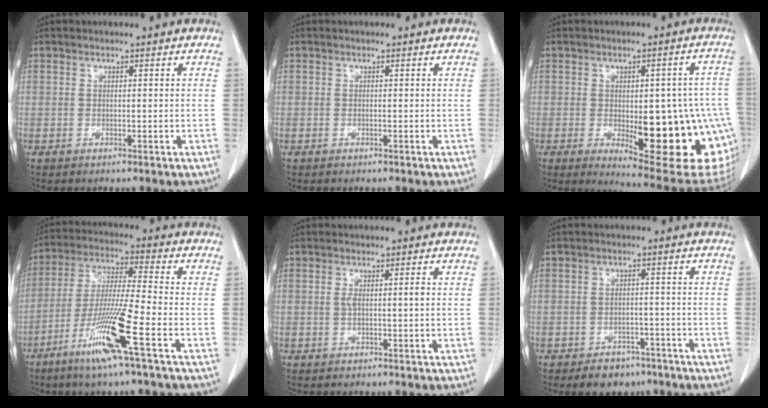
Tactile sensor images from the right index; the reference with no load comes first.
{"total": 0.0}
{"total": 20.4, "force": [-4.6, 6.3, 18.8], "torque": [-0.152, 0.009, -0.033]}
{"total": 13.2, "force": [-6.4, -0.7, 11.6], "torque": [-0.232, -0.024, -0.124]}
{"total": 1.9, "force": [0.1, 0.2, 1.8], "torque": [-0.035, 0.004, 0.004]}
{"total": 5.5, "force": [-4.0, 3.4, 1.7], "torque": [-0.020, 0.006, -0.055]}